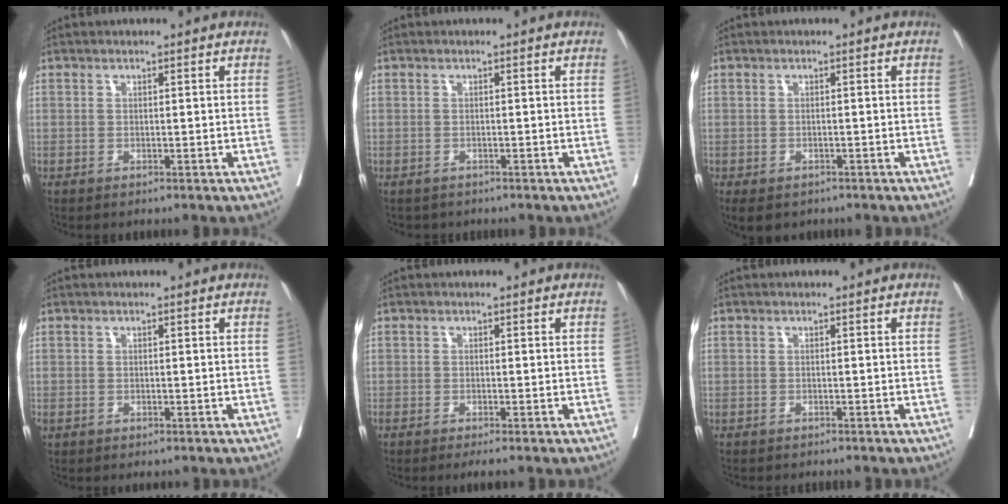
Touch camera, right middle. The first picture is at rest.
{"total": 1.6, "force": [-1.4, 0.9, 0.0], "torque": [-0.009, -0.002, -0.022]}
{"total": 4.5, "force": [-3.3, 2.5, 1.8], "torque": [-0.025, -0.005, -0.043]}
{"total": 1.0, "force": [-0.6, 0.6, 0.4], "torque": [-0.011, 0.000, -0.008]}
{"total": 2.3, "force": [-1.9, 0.0, 1.3], "torque": [-0.017, -0.006, -0.030]}
{"total": 3.6, "force": [-3.3, 0.8, 1.3], "torque": [-0.018, -0.005, -0.041]}